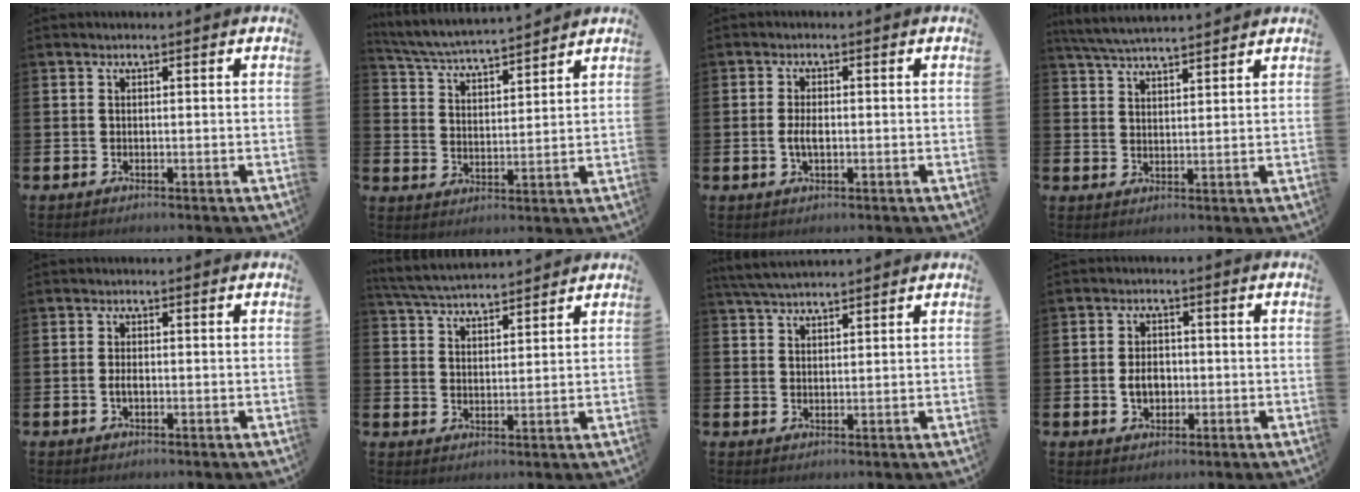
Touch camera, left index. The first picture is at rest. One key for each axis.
{"total": 5.1, "fx": 5.0, "fy": 0.1, "fz": 0.7, "tx": -0.034, "ty": -0.039, "tz": 0.085}
{"total": 2.5, "fx": -0.3, "fy": 1.2, "fz": 2.2, "tx": -0.029, "ty": -0.002, "tz": -0.009}
{"total": 5.0, "fx": 4.9, "fy": 0.2, "fz": 1.0, "tx": -0.035, "ty": -0.021, "tz": 0.089}
{"total": 1.5, "fx": -0.3, "fy": 0.8, "fz": 1.2, "tx": -0.019, "ty": 0.000, "tz": -0.008}
{"total": 4.9, "fx": 4.9, "fy": 0.4, "fz": 0.5, "tx": -0.027, "ty": -0.028, "tz": 0.087}
{"total": 4.1, "fx": 3.9, "fy": 0.5, "fz": 1.2, "tx": -0.025, "ty": -0.012, "tz": 0.072}
{"total": 3.5, "fx": -0.5, "fy": 2.5, "fz": 2.4, "tx": -0.028, "ty": -0.001, "tz": -0.016}